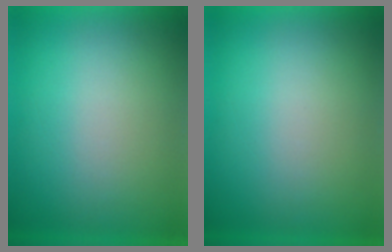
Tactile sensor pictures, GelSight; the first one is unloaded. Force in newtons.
{"total": 0.0}